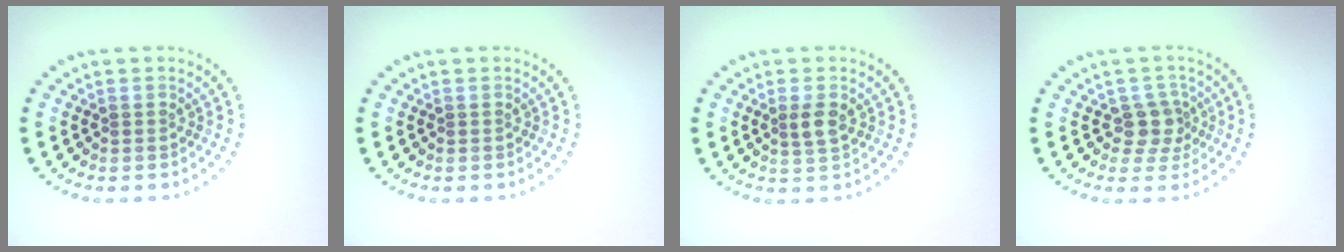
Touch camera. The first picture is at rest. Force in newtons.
{"total": 0.0}
{"total": 1.9, "press": 1.9, "slide": 0.6}
{"total": 2.5, "press": 2.1, "slide": 1.4}